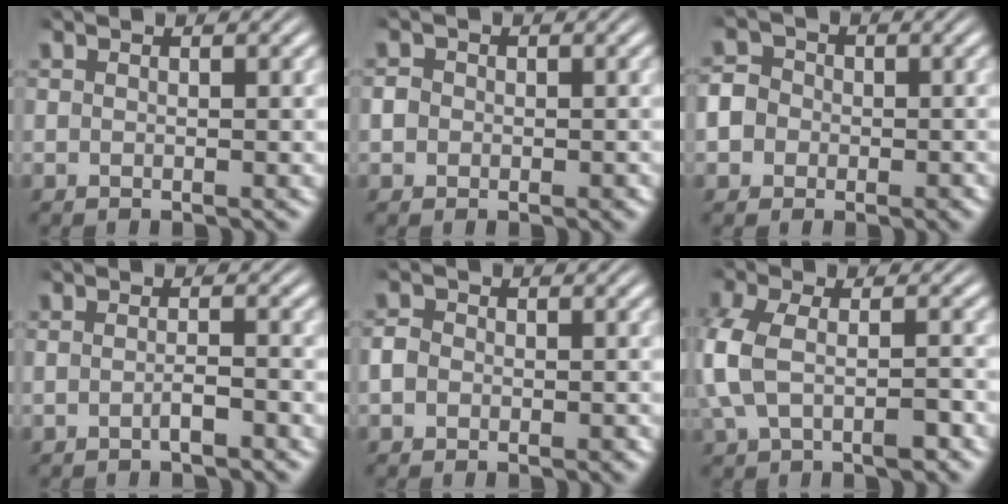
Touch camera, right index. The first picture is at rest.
{"total": 1.7, "force": [-0.4, 1.6, 0.5], "torque": [-0.017, -0.004, -0.008]}
{"total": 5.7, "force": [-0.8, 5.3, 1.8], "torque": [-0.046, -0.008, -0.023]}
{"total": 1.3, "force": [-1.0, 0.3, 0.7], "torque": [-0.008, 0.002, -0.021]}
{"total": 1.8, "force": [-0.7, 1.5, 0.7], "torque": [-0.023, -0.006, -0.010]}
{"total": 4.9, "force": [-1.0, 3.2, 3.5], "torque": [-0.100, -0.008, -0.012]}